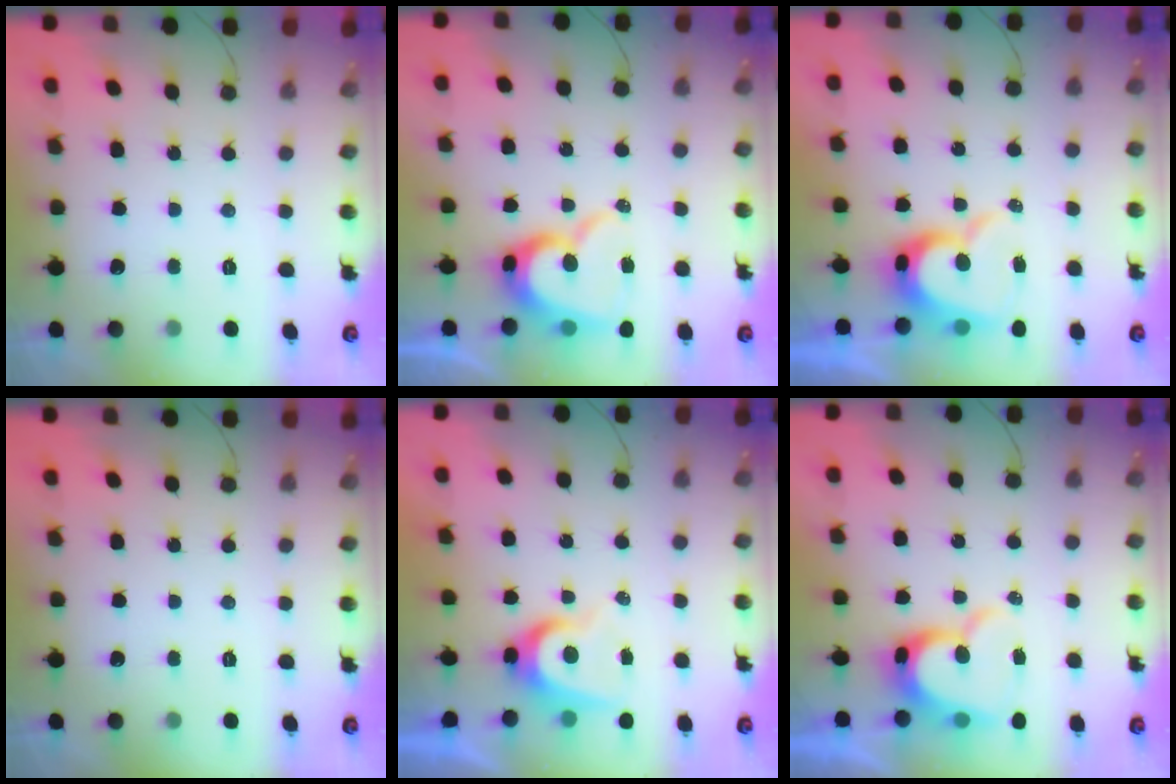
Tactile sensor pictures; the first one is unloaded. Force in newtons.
{"total": 14.1, "press": 14.0, "slide": 1.5}
{"total": 10.9, "press": 10.9, "slide": 1.1}
{"total": 0.0}
{"total": 6.9, "press": 6.9, "slide": 0.1}
{"total": 11.9, "press": 11.8, "slide": 1.1}